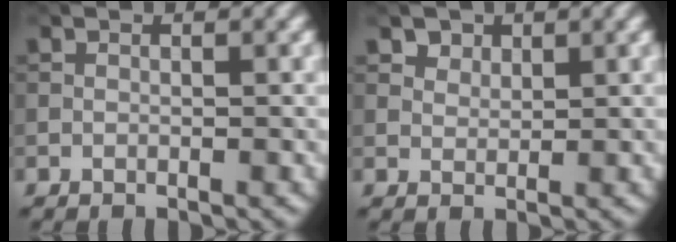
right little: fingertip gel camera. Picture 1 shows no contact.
{"total": 2.5, "force": [1.8, 1.6, 0.9], "torque": [-0.023, -0.012, 0.045]}